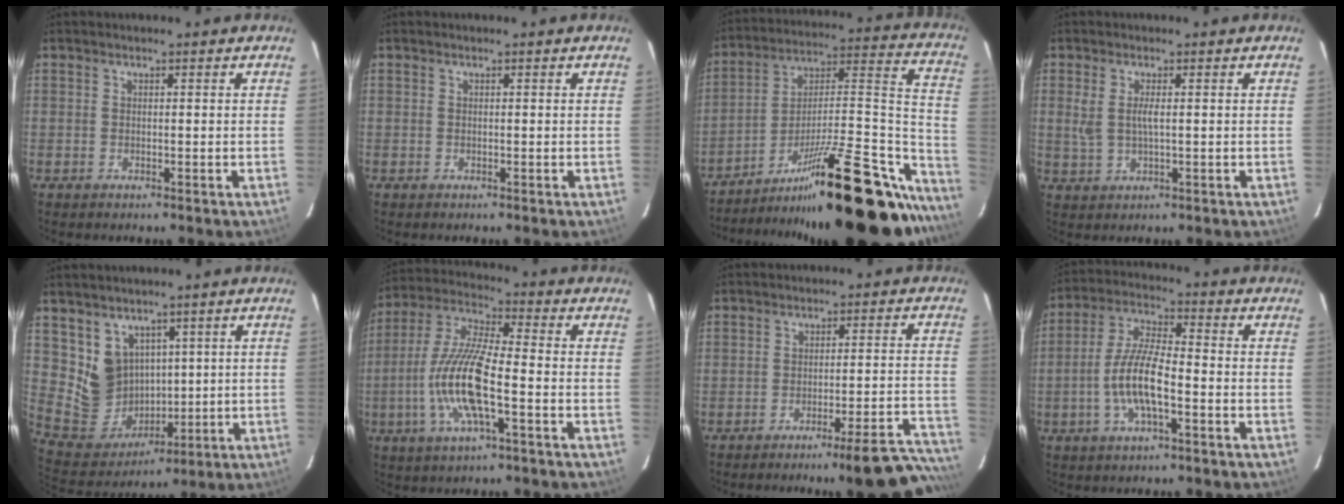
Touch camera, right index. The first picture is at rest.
{"total": 0.0}
{"total": 34.7, "force": [-25.2, 8.6, 22.2], "torque": [-0.271, 0.033, -0.373]}
{"total": 3.6, "force": [0.5, 1.0, 3.5], "torque": [-0.072, -0.003, 0.014]}
{"total": 10.0, "force": [4.4, 8.6, 2.6], "torque": [-0.061, 0.001, 0.111]}
{"total": 13.9, "force": [-3.9, 2.8, 13.0], "torque": [-0.271, -0.004, -0.080]}
{"total": 15.2, "force": [-13.7, -0.2, 6.6], "torque": [-0.052, 0.014, -0.180]}
{"total": 9.9, "force": [-3.2, 2.6, 9.0], "torque": [-0.187, 0.004, -0.063]}